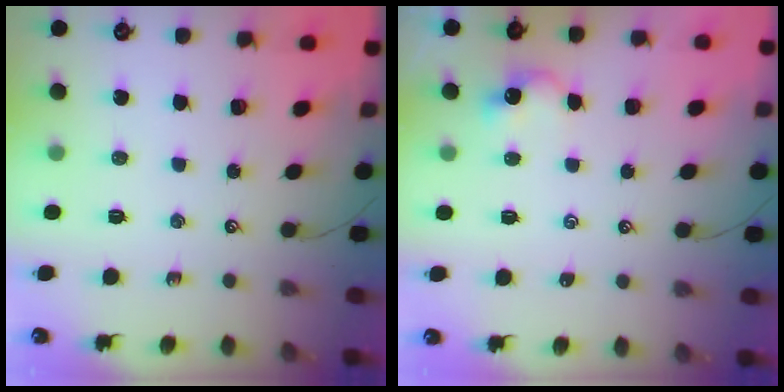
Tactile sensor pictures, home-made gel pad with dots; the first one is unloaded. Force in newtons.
{"total": 0.0}